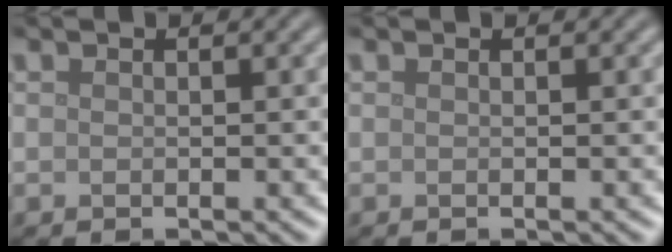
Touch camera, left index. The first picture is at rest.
{"total": 0.0}